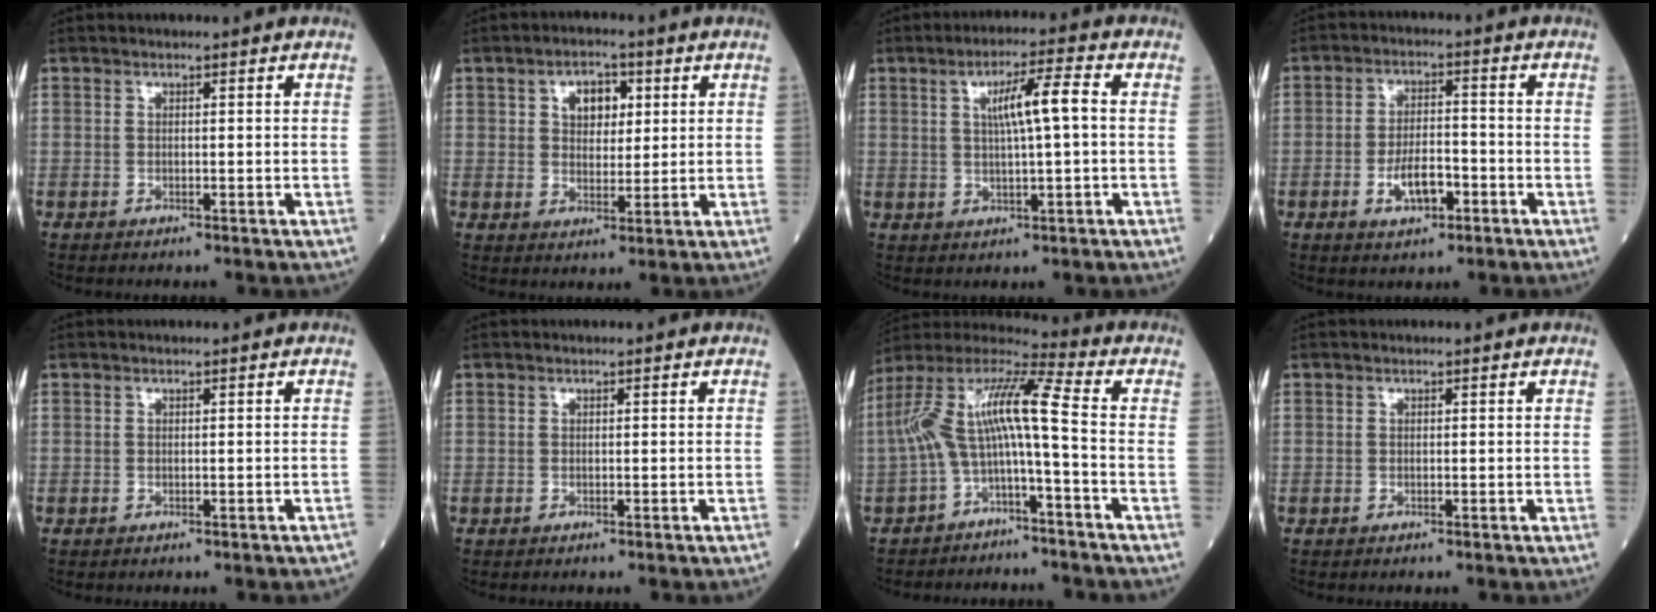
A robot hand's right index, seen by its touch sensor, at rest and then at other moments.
{"total": 3.9, "force": [1.5, 2.7, 2.4], "torque": [-0.030, 0.006, 0.025]}
{"total": 6.9, "force": [1.2, 0.3, 6.8], "torque": [-0.115, 0.009, 0.020]}
{"total": 6.1, "force": [-2.5, 2.5, 4.9], "torque": [-0.090, 0.003, -0.041]}
{"total": 0.9, "force": [-0.7, 0.2, 0.5], "torque": [-0.005, 0.000, -0.006]}
{"total": 0.0}
{"total": 11.0, "force": [-1.9, 1.0, 10.8], "torque": [-0.211, 0.046, -0.040]}
{"total": 0.0}